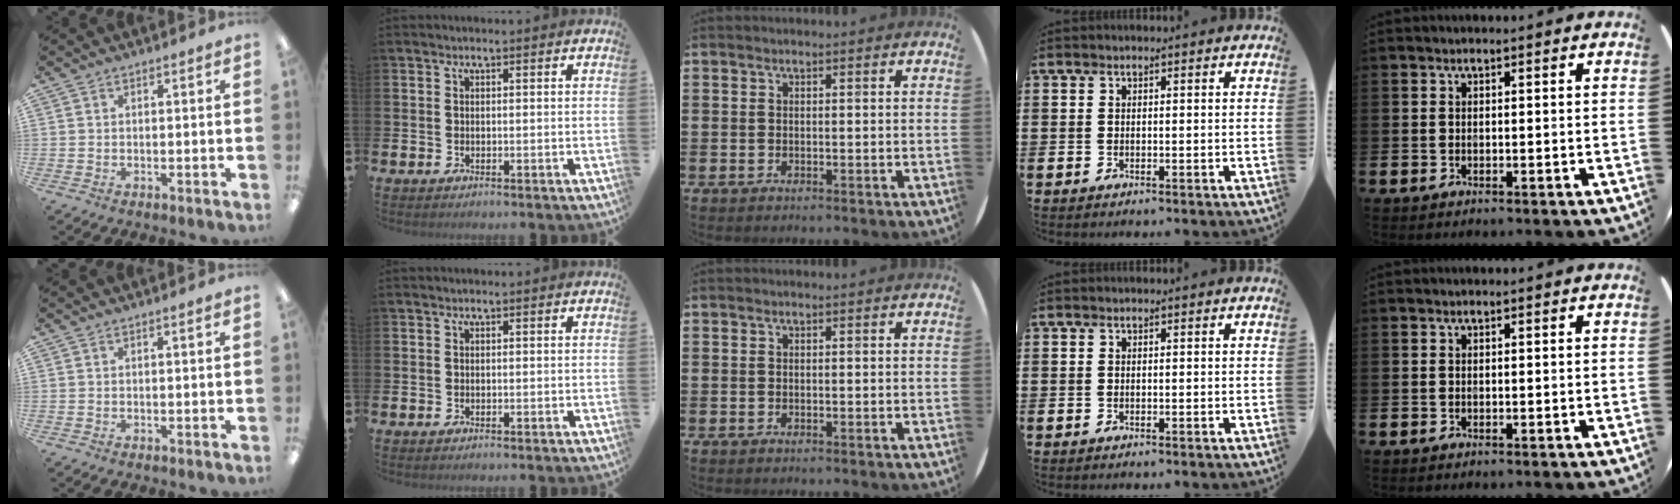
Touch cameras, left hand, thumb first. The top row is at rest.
{"thumb": {"total": 1.0, "force": [0.4, 0.1, 0.9], "torque": [-0.017, 0.001, 0.007]}}